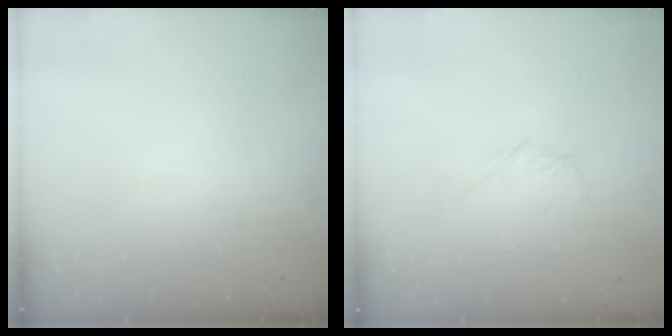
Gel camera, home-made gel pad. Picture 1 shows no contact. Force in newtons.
{"total": 2.9, "press": 2.8, "slide": 0.8}